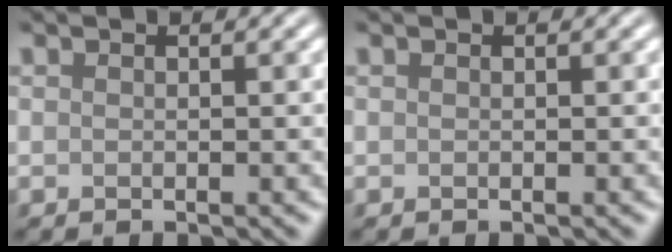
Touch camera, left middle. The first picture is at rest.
{"total": 0.0}